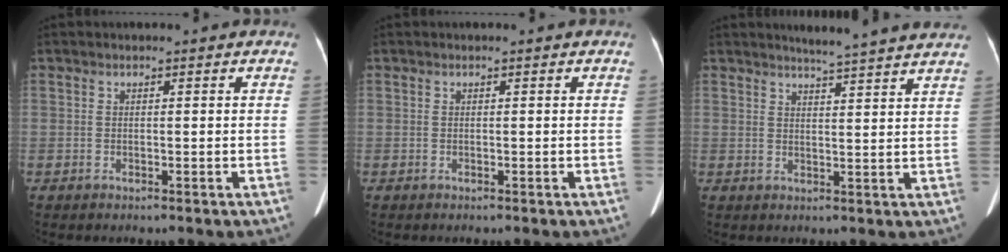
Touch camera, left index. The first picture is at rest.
{"total": 0.0}
{"total": 10.0, "force": [9.3, -0.8, 3.6], "torque": [-0.054, -0.005, 0.104]}